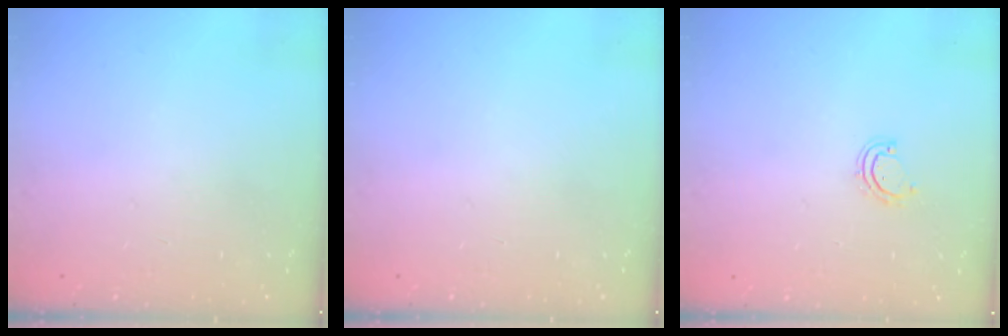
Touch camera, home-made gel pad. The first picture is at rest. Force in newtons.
{"total": 0.0}
{"total": 4.7, "press": 4.4, "slide": 1.6}